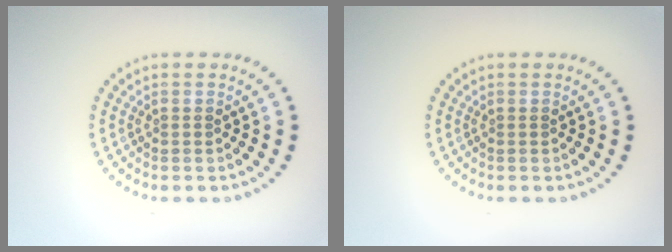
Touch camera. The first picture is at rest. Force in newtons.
{"total": 0.0}